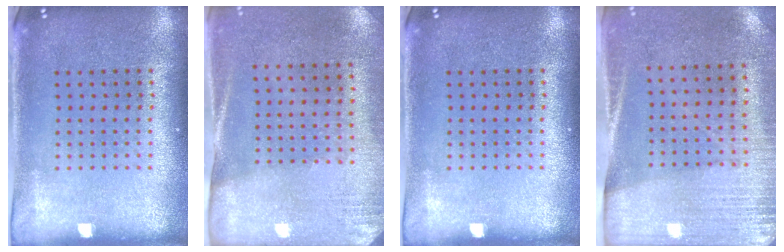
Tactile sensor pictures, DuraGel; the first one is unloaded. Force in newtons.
{"total": 2.6, "press": 2.3, "slide": 1.3}
{"total": 0.0}
{"total": 2.8, "press": 2.5, "slide": 1.3}